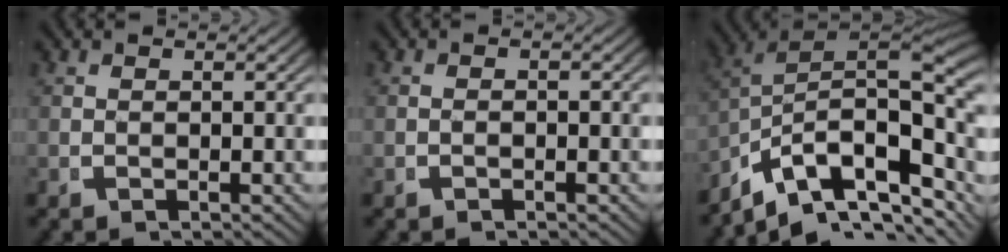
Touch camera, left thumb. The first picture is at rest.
{"total": 0.7, "force": [-0.5, 0.2, 0.4], "torque": [-0.006, 0.004, -0.011]}
{"total": 15.6, "force": [-2.1, 9.0, 12.5], "torque": [-0.208, -0.030, -0.023]}